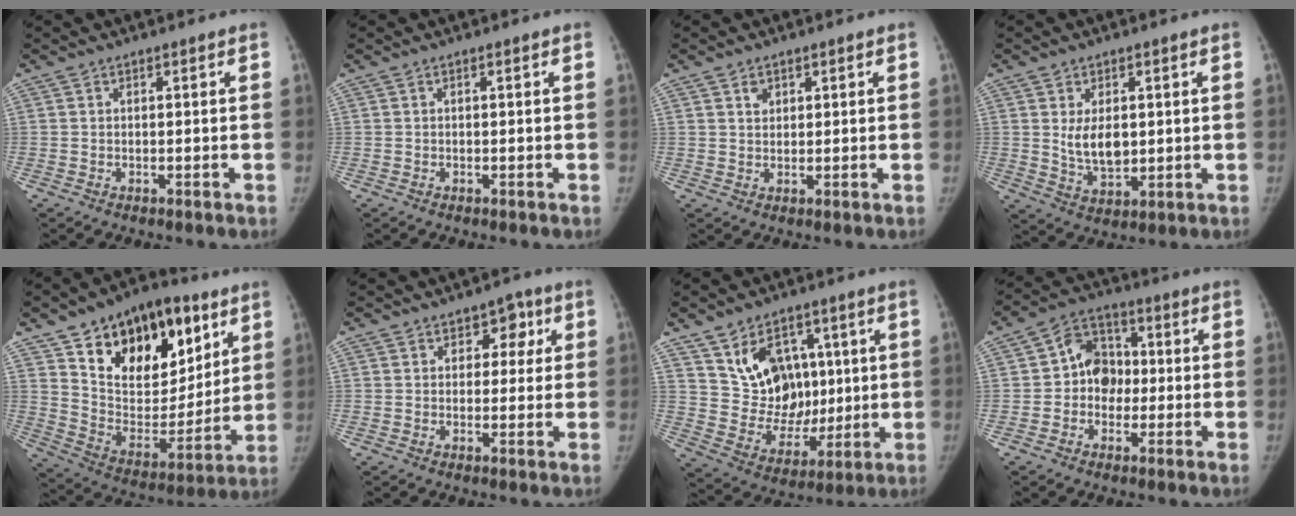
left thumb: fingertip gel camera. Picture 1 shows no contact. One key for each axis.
{"total": 0.0}
{"total": 2.3, "fx": 1.3, "fy": 1.7, "fz": 0.8, "tx": 0.000, "ty": -0.009, "tz": 0.023}
{"total": 7.2, "fx": 1.1, "fy": 4.6, "fz": 5.4, "tx": -0.072, "ty": -0.018, "tz": 0.032}
{"total": 25.8, "fx": 13.1, "fy": 15.7, "fz": 15.7, "tx": -0.193, "ty": -0.029, "tz": 0.227}
{"total": 4.8, "fx": 1.7, "fy": 3.8, "fz": 2.4, "tx": 0.011, "ty": -0.001, "tz": 0.016}
{"total": 14.5, "fx": 5.3, "fy": 11.2, "fz": 7.6, "tx": -0.075, "ty": -0.023, "tz": 0.113}
{"total": 8.6, "fx": -0.3, "fy": 7.4, "fz": 4.5, "tx": -0.033, "ty": 0.023, "tz": -0.021}